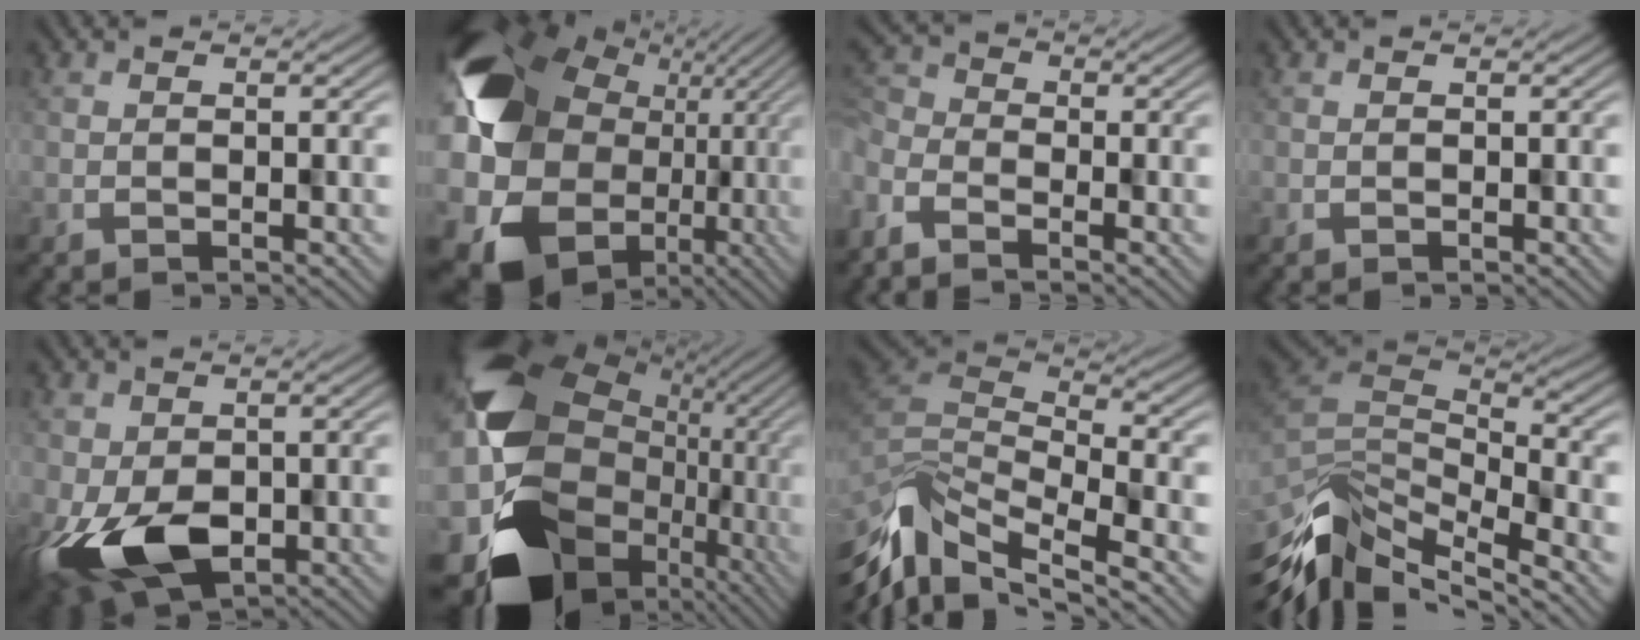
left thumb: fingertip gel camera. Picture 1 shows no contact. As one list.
[{"total": 18.1, "force": [0.5, 14.9, 10.3], "torque": [-0.233, -0.034, 0.042]}, {"total": 4.3, "force": [-3.6, 2.0, 1.1], "torque": [-0.037, -0.008, -0.088]}, {"total": 0.0}, {"total": 12.6, "force": [-4.5, 7.1, 9.4], "torque": [-0.192, -0.032, -0.065]}, {"total": 19.2, "force": [-1.3, 14.7, 12.3], "torque": [-0.261, -0.029, 0.030]}, {"total": 12.2, "force": [-7.5, 4.8, 8.3], "torque": [-0.205, -0.021, -0.123]}, {"total": 11.1, "force": [-7.0, 4.2, 7.4], "torque": [-0.186, -0.014, -0.120]}]